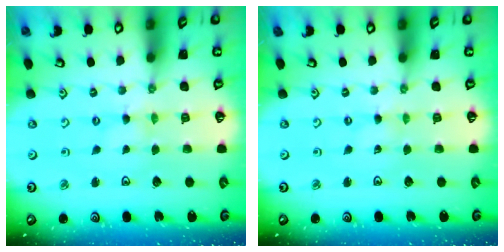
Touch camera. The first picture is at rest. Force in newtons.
{"total": 0.0}